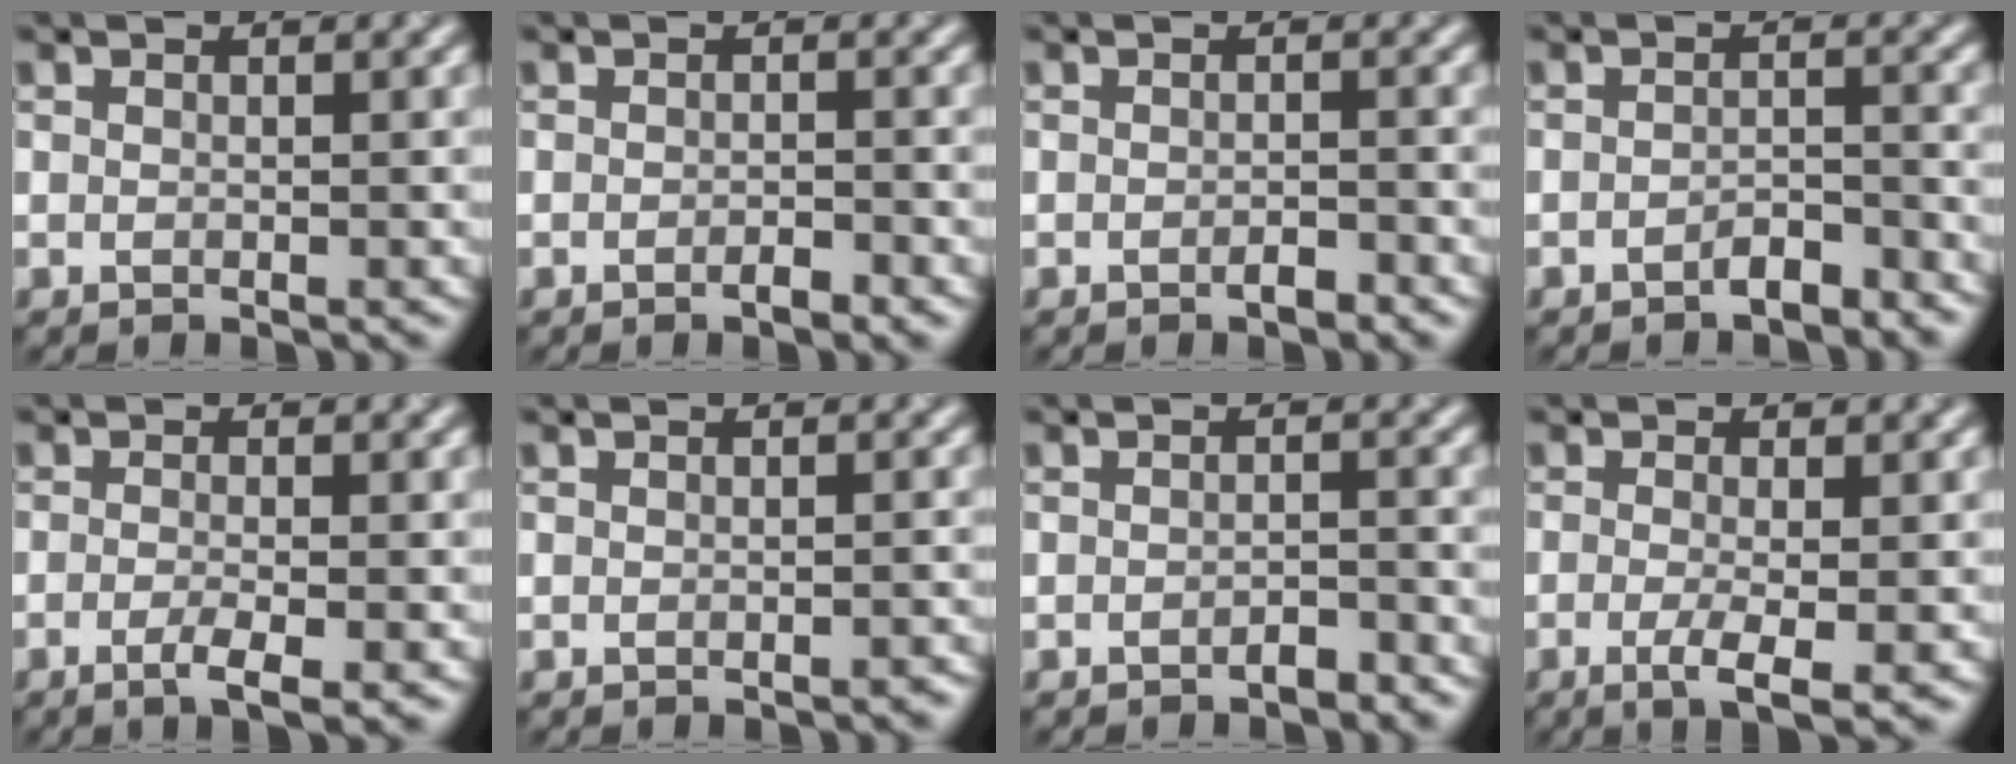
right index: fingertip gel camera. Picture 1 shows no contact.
{"total": 1.4, "force": [-0.8, 0.3, 1.1], "torque": [-0.017, -0.003, -0.013]}
{"total": 1.1, "force": [-0.7, 0.3, 0.8], "torque": [-0.013, -0.001, -0.011]}
{"total": 1.9, "force": [-1.5, 0.5, 1.0], "torque": [-0.017, 0.005, -0.027]}
{"total": 2.6, "force": [-0.9, 0.7, 2.4], "torque": [-0.038, -0.006, -0.020]}
{"total": 0.6, "force": [-0.5, 0.1, 0.3], "torque": [-0.003, 0.002, -0.005]}
{"total": 1.2, "force": [-1.0, 0.3, 0.6], "torque": [-0.008, 0.003, -0.016]}
{"total": 3.3, "force": [-0.9, 0.8, 3.1], "torque": [-0.057, -0.011, -0.016]}